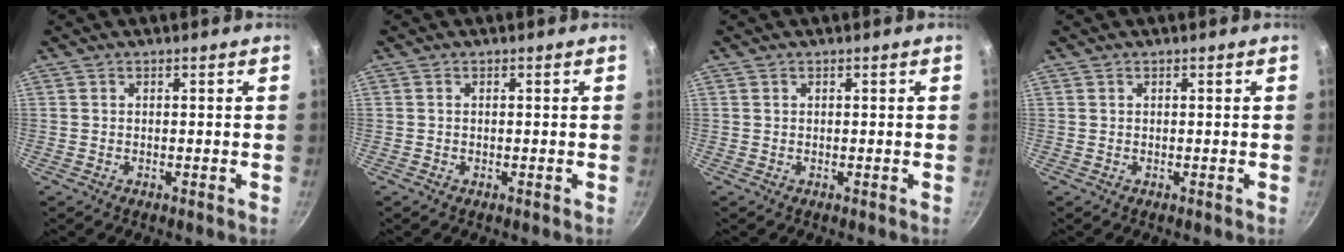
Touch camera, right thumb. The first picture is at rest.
{"total": 0.0}
{"total": 0.0}
{"total": 0.0}